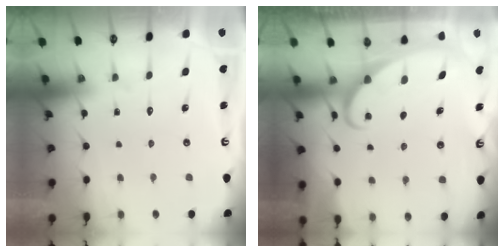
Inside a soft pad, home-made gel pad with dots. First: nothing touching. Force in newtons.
{"total": 2.4, "press": 2.4, "slide": 0.3}